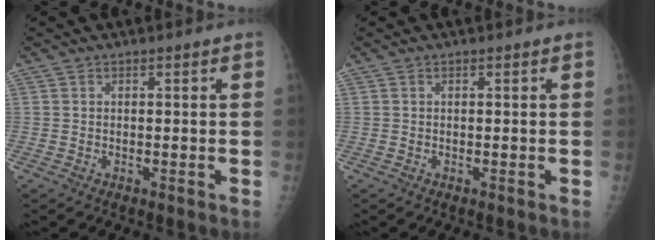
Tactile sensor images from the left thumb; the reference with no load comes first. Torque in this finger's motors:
{"motor_torque": [-0.01, 0.01, 0.00, 0.00, 0.00]}